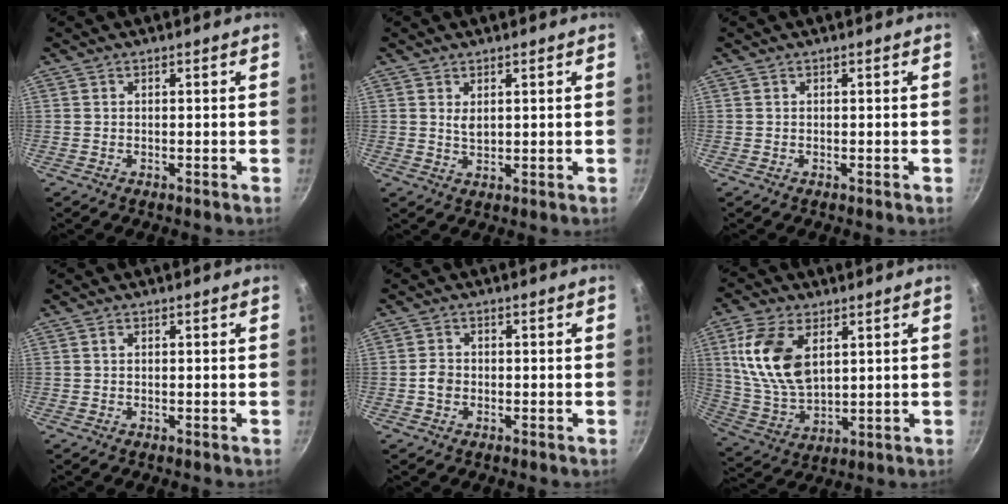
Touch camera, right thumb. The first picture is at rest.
{"total": 2.4, "force": [1.1, 1.2, 1.8], "torque": [-0.030, -0.008, 0.021]}
{"total": 0.0}
{"total": 0.7, "force": [0.2, 0.5, 0.5], "torque": [-0.009, 0.003, 0.003]}
{"total": 2.5, "force": [-0.7, 2.0, 1.3], "torque": [-0.016, 0.012, -0.013]}
{"total": 15.1, "force": [4.7, 8.7, 11.4], "torque": [-0.209, -0.017, 0.103]}